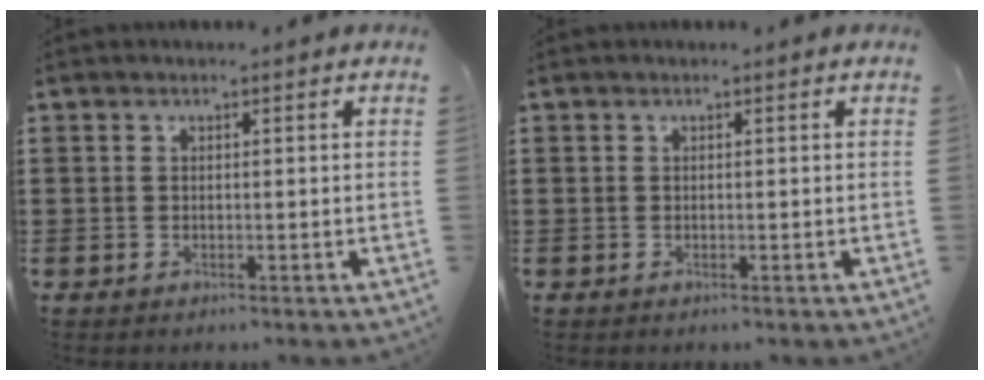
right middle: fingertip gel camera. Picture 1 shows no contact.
{"total": 0.0}